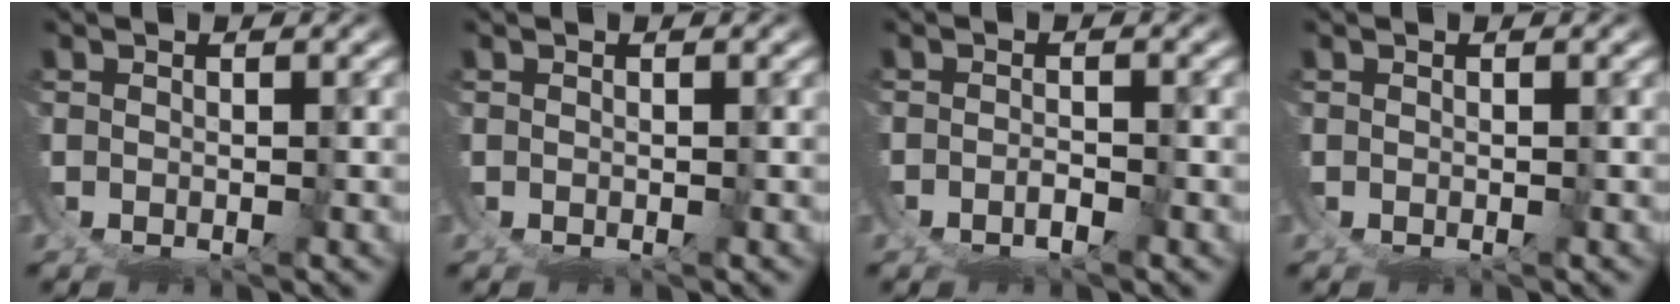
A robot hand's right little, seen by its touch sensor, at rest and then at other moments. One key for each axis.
{"total": 0.0}
{"total": 1.2, "fx": -0.8, "fy": -0.5, "fz": 0.7, "tx": -0.008, "ty": 0.001, "tz": -0.016}
{"total": 0.0}